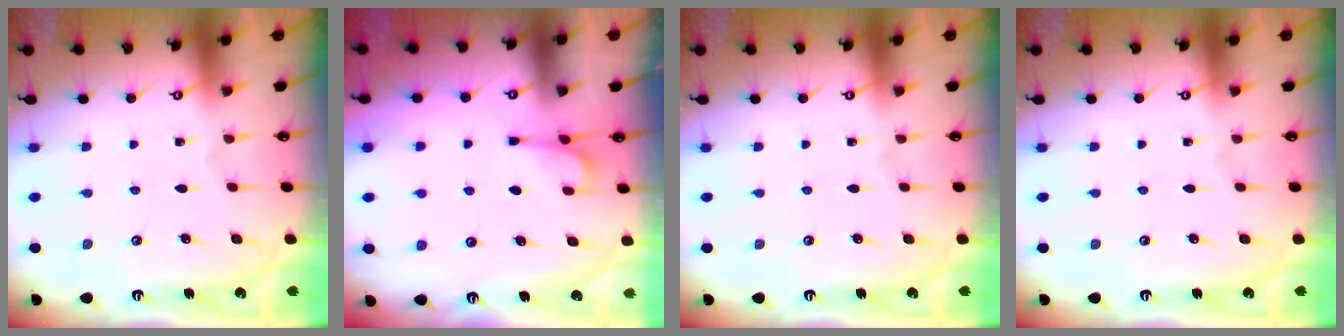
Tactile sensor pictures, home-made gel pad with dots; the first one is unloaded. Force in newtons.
{"total": 2.4, "press": 2.3, "slide": 0.8}
{"total": 0.0}
{"total": 0.0}